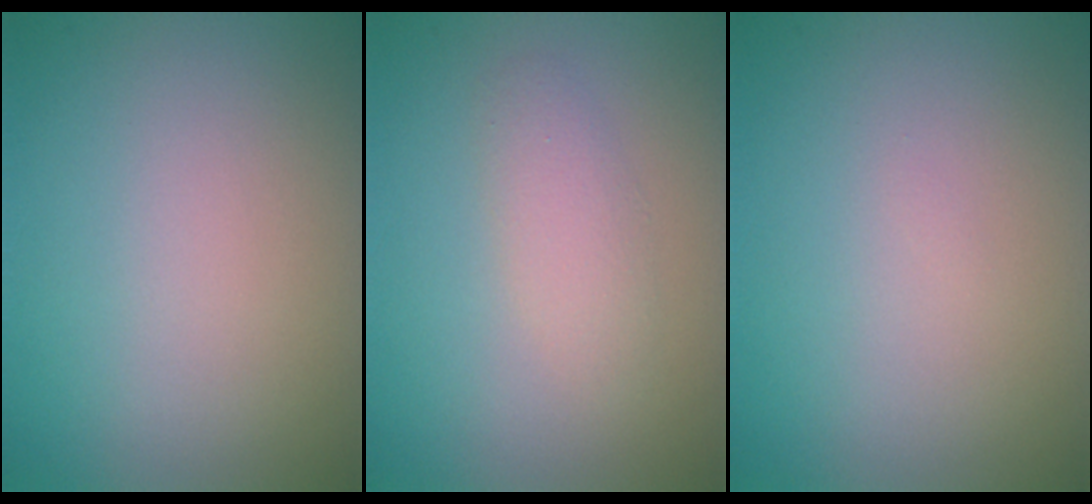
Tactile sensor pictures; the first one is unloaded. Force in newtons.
{"total": 1.9, "press": 1.9, "slide": 0.0}
{"total": 0.0}